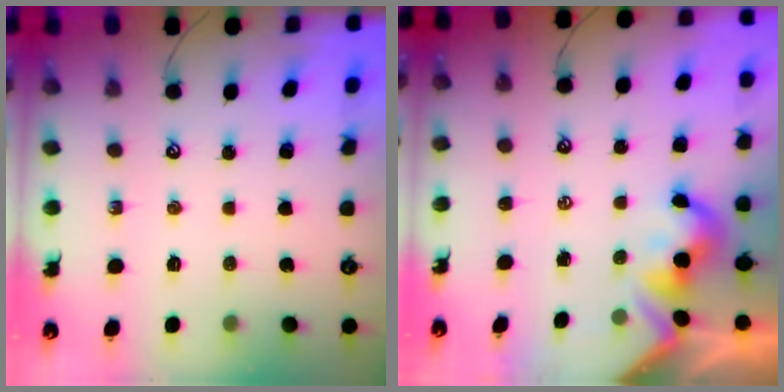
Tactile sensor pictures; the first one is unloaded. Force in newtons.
{"total": 2.4, "press": 2.4, "slide": 0.3}